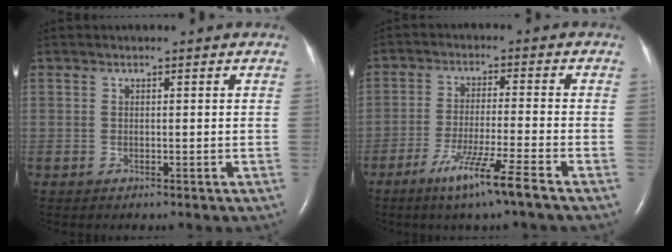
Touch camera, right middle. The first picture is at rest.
{"total": 8.1, "force": [-5.2, -1.1, 6.2], "torque": [-0.117, -0.025, -0.098]}